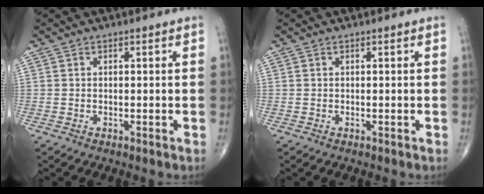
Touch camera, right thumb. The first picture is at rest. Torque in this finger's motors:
{"motor_torque": [0.00, 0.00, 0.00, 0.00, 0.00]}